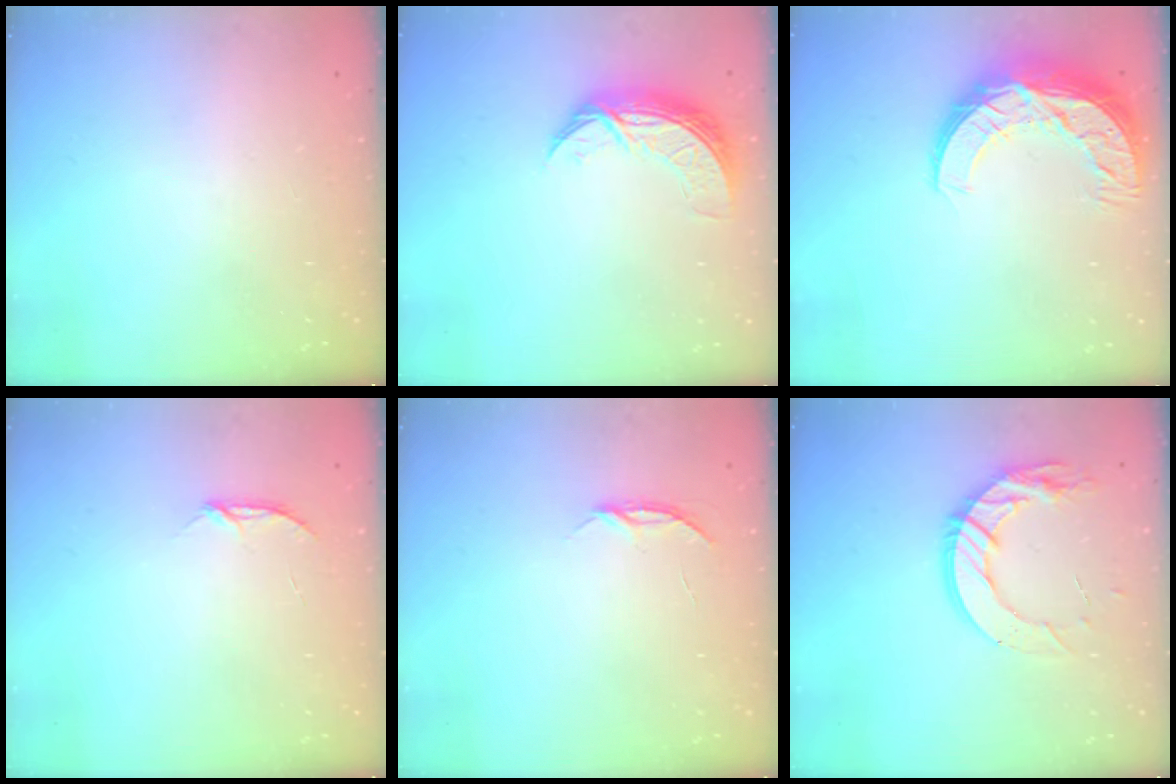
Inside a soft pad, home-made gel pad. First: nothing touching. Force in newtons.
{"total": 8.2, "press": 8.2, "slide": 0.3}
{"total": 13.5, "press": 13.5, "slide": 0.8}
{"total": 3.1, "press": 3.0, "slide": 0.4}
{"total": 3.6, "press": 3.6, "slide": 0.5}
{"total": 13.8, "press": 13.8, "slide": 1.0}